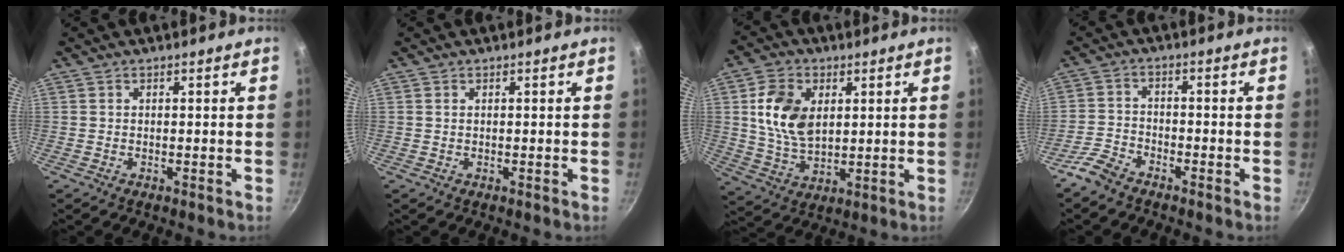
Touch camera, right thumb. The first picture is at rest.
{"total": 0.0}
{"total": 11.6, "force": [2.7, 7.7, 8.3], "torque": [-0.140, -0.013, 0.056]}
{"total": 5.0, "force": [-3.9, 2.4, 2.0], "torque": [-0.043, 0.032, -0.083]}